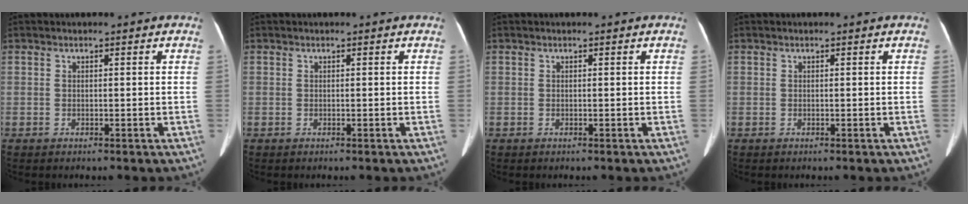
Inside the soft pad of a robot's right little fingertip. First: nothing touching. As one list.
[{"total": 0.0}, {"total": 0.0}, {"total": 0.0}]